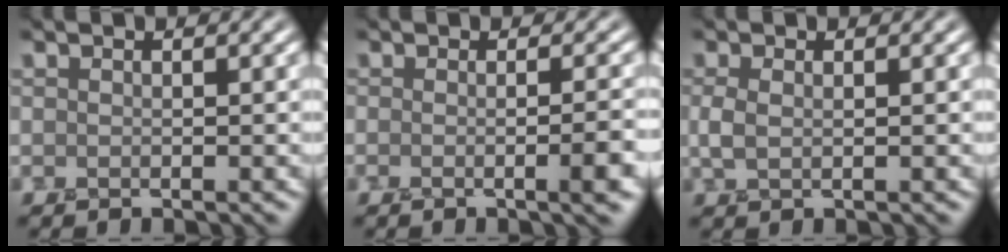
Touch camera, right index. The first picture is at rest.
{"total": 3.1, "force": [-0.6, 0.8, 2.9], "torque": [-0.027, -0.002, -0.011]}
{"total": 1.1, "force": [0.0, 0.6, 1.0], "torque": [-0.027, -0.004, 0.002]}